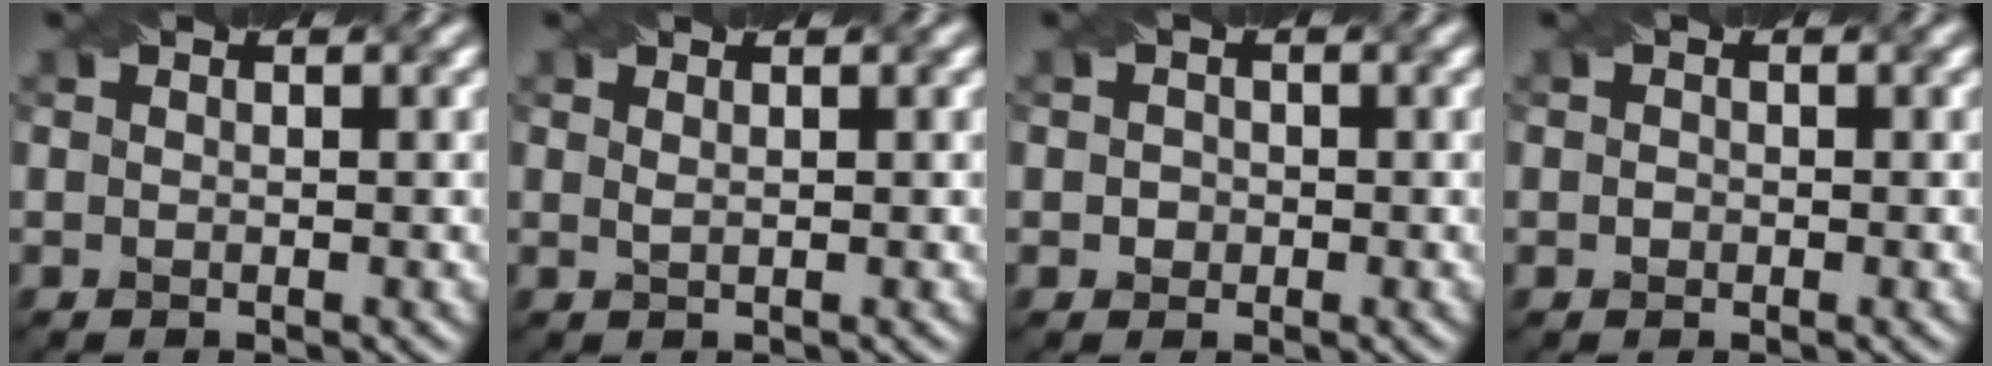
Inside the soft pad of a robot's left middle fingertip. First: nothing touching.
{"total": 0.9, "force": [0.7, 0.3, 0.5], "torque": [-0.008, -0.004, 0.008]}
{"total": 1.1, "force": [0.1, 1.1, 0.3], "torque": [-0.001, 0.002, -0.003]}
{"total": 0.6, "force": [-0.1, 0.5, 0.2], "torque": [-0.002, -0.002, -0.003]}